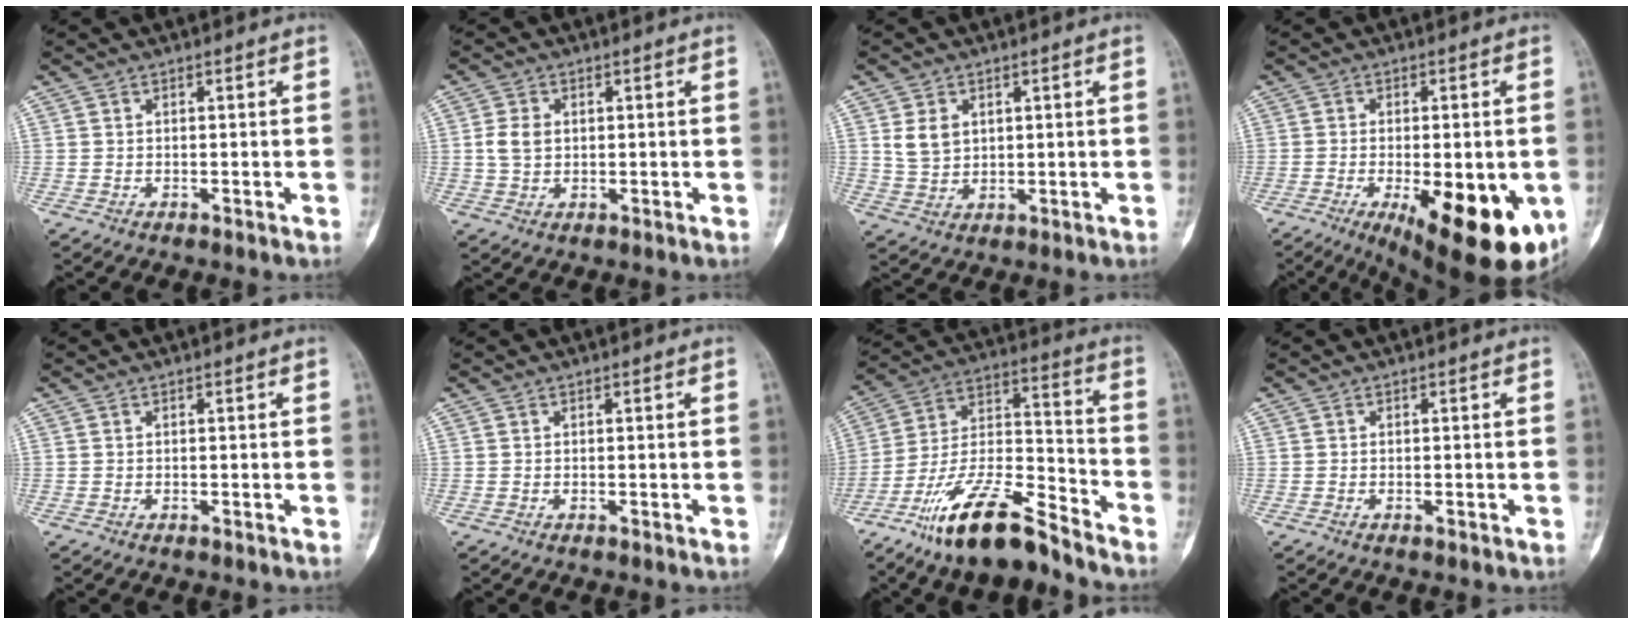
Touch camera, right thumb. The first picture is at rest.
{"total": 4.1, "force": [0.5, 3.1, 2.7], "torque": [-0.051, 0.003, 0.010]}
{"total": 5.0, "force": [1.6, 3.8, 2.8], "torque": [-0.040, -0.008, 0.038]}
{"total": 20.6, "force": [-7.0, 7.9, 17.6], "torque": [-0.201, -0.019, -0.080]}
{"total": 0.0}
{"total": 0.0}
{"total": 17.6, "force": [-13.1, 5.0, 10.7], "torque": [-0.191, 0.083, -0.237]}
{"total": 0.6, "force": [-0.3, 0.2, 0.4], "torque": [-0.011, 0.002, -0.005]}